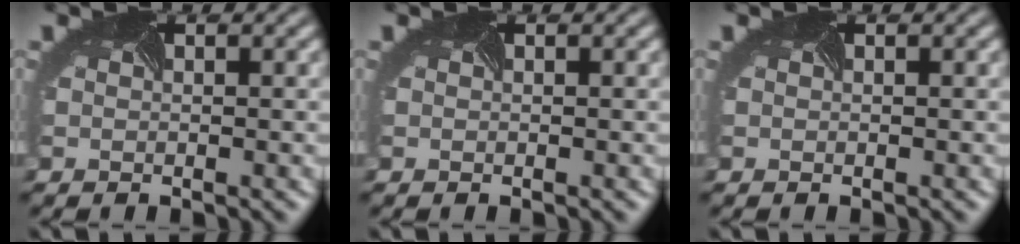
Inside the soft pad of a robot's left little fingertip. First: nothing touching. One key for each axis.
{"total": 0.0}
{"total": 0.0}